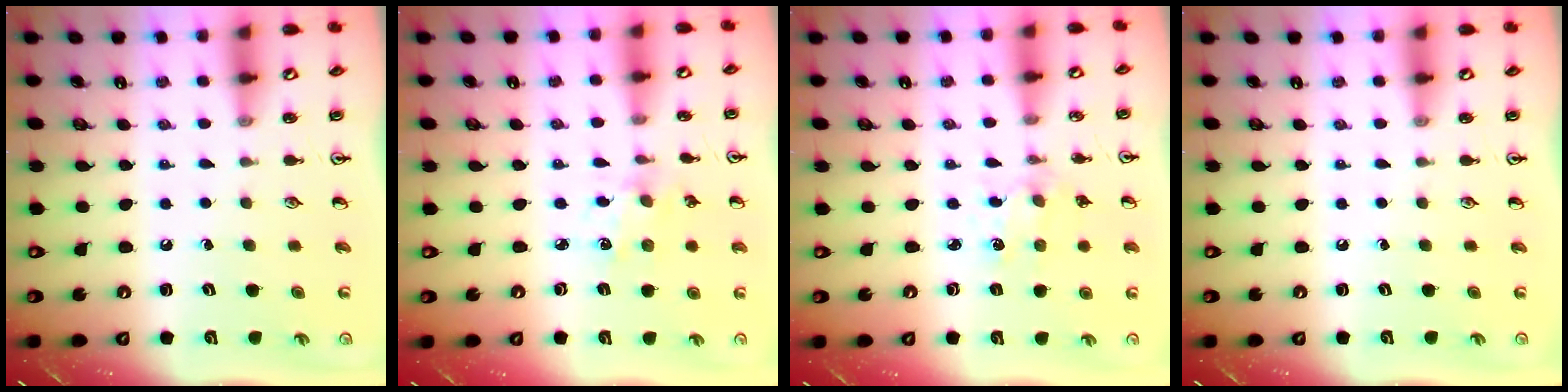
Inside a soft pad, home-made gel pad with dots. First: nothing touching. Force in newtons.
{"total": 3.3, "press": 3.3, "slide": 0.4}
{"total": 2.6, "press": 2.6, "slide": 0.4}
{"total": 0.0}